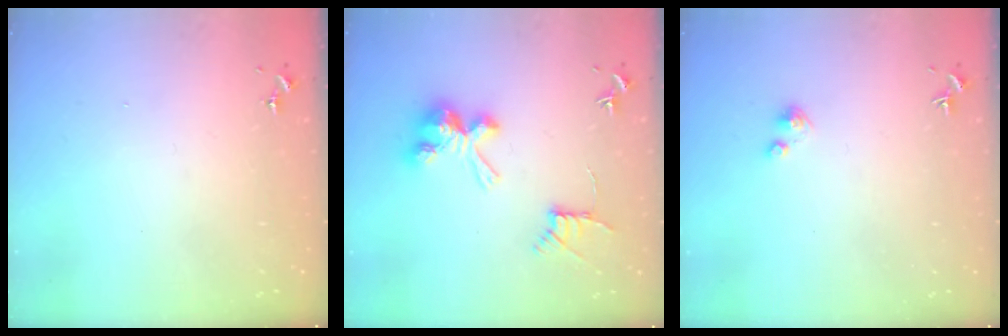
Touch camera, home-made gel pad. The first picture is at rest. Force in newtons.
{"total": 11.6, "press": 11.5, "slide": 0.7}
{"total": 2.8, "press": 2.8, "slide": 0.3}